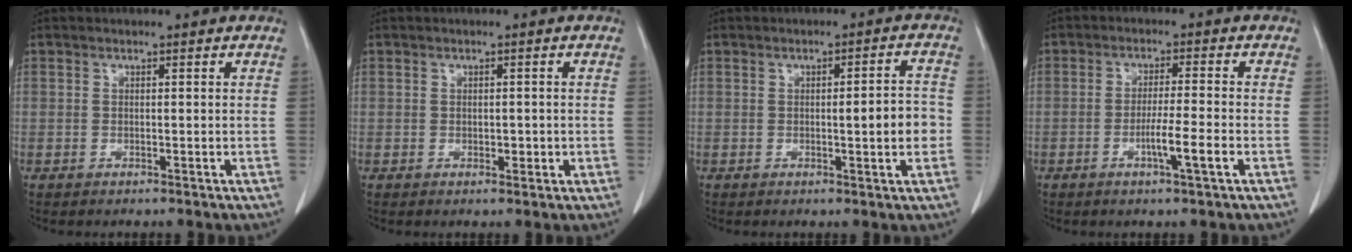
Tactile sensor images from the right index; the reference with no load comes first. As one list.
[{"total": 1.5, "force": [-0.2, 1.0, 1.2], "torque": [-0.016, 0.000, 0.002]}, {"total": 5.1, "force": [-0.7, 0.5, 5.0], "torque": [-0.070, 0.006, -0.008]}, {"total": 5.2, "force": [-2.0, -0.4, 4.8], "torque": [-0.081, -0.008, -0.035]}]